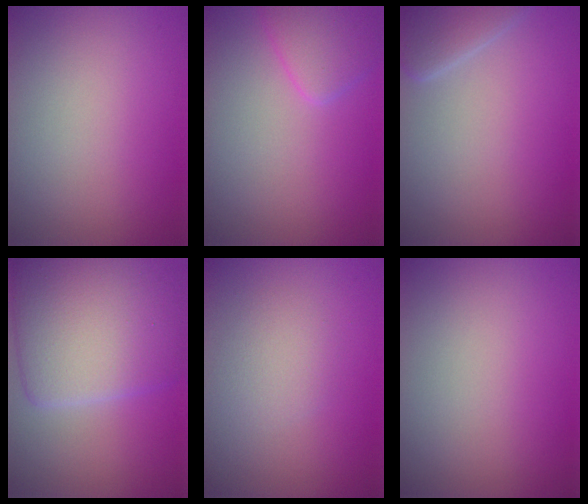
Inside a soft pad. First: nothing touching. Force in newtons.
{"total": 2.6, "press": 2.6, "slide": 0.1}
{"total": 2.6, "press": 2.6, "slide": 0.2}
{"total": 9.1, "press": 9.1, "slide": 0.2}
{"total": 2.0, "press": 2.0, "slide": 0.2}
{"total": 0.0}